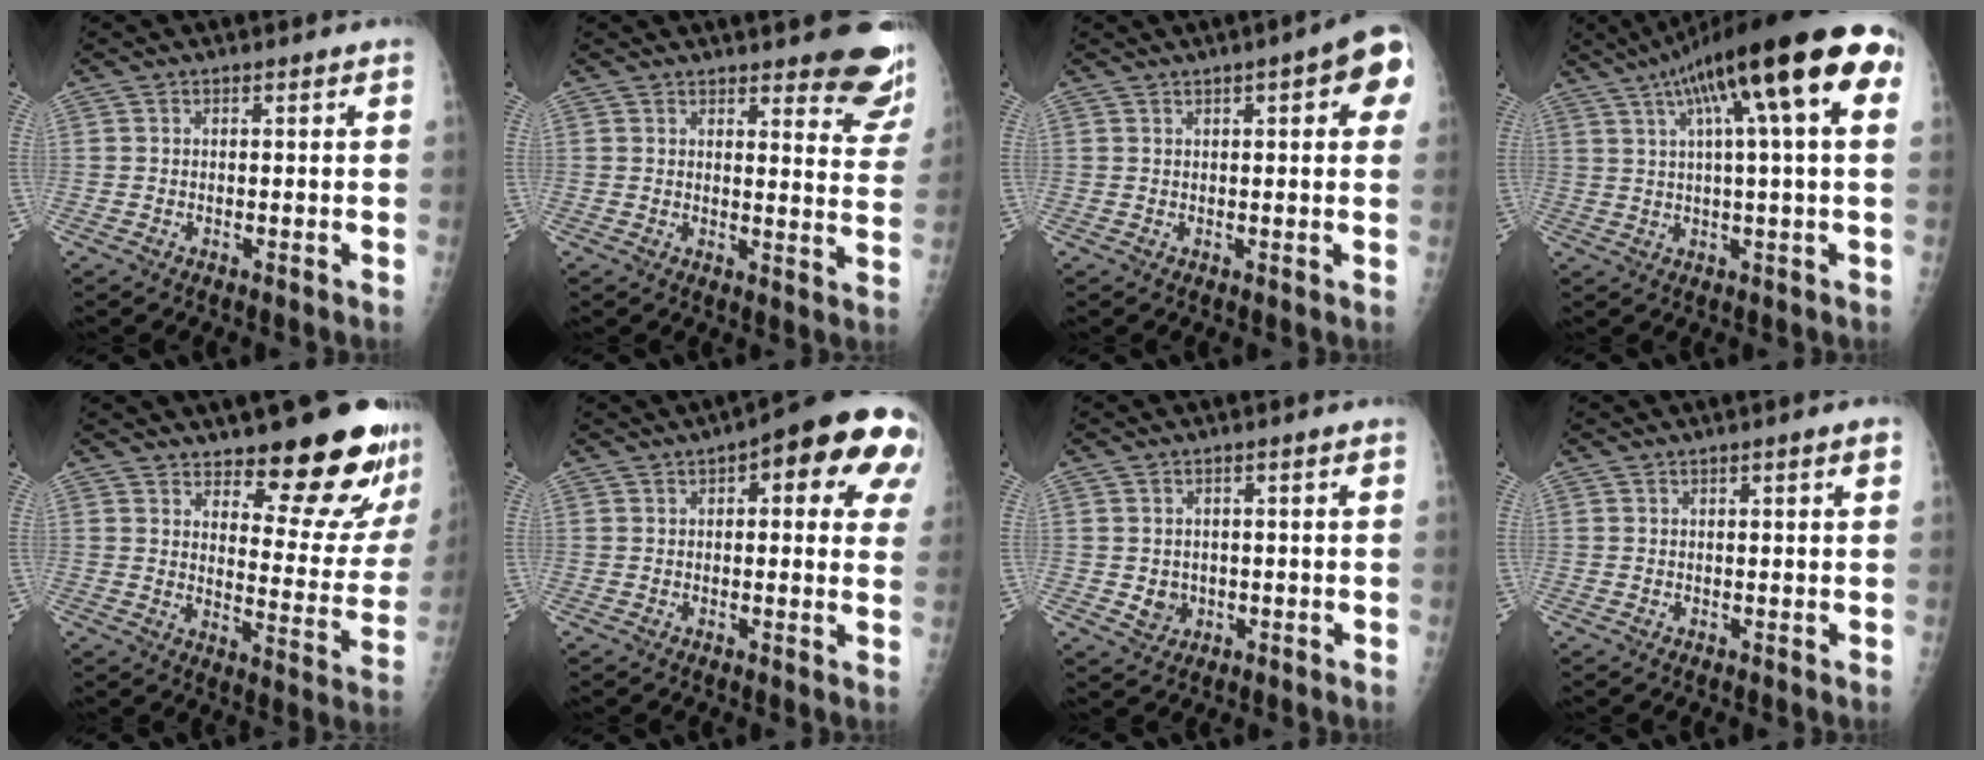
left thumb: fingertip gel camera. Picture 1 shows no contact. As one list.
[{"total": 12.4, "force": [10.2, 3.1, 6.3], "torque": [-0.034, -0.070, 0.103]}, {"total": 8.6, "force": [3.2, 2.5, 7.6], "torque": [-0.075, 0.007, 0.030]}, {"total": 21.9, "force": [8.5, 4.4, 19.7], "torque": [-0.310, 0.029, 0.122]}, {"total": 18.9, "force": [14.5, 5.3, 10.8], "torque": [-0.102, -0.108, 0.191]}, {"total": 17.0, "force": [7.0, 6.2, 14.2], "torque": [-0.147, 0.003, 0.075]}, {"total": 3.0, "force": [-0.3, 2.7, 1.3], "torque": [-0.008, 0.000, 0.004]}, {"total": 2.1, "force": [1.0, 0.3, 1.9], "torque": [-0.027, 0.000, 0.012]}]